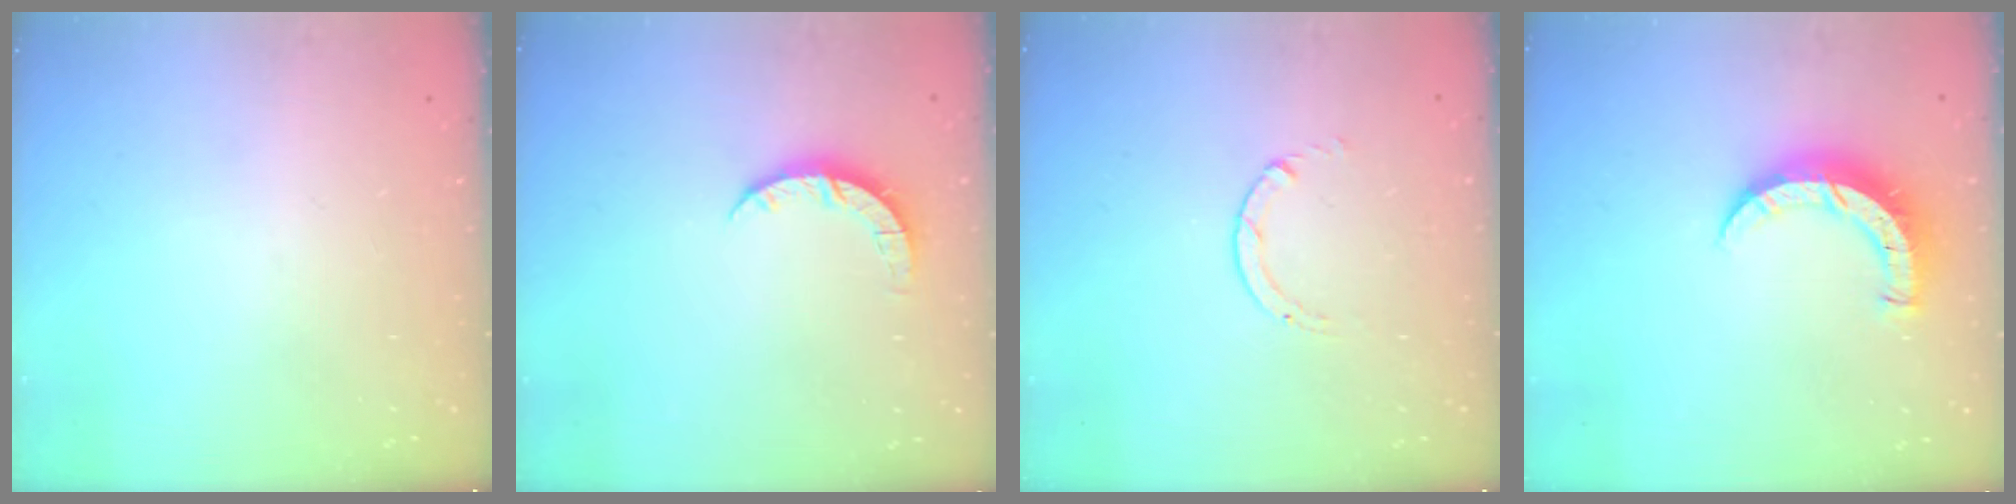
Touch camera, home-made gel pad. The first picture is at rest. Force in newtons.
{"total": 4.4, "press": 4.4, "slide": 0.3}
{"total": 0.6, "press": 0.5, "slide": 0.1}
{"total": 8.7, "press": 8.6, "slide": 0.9}